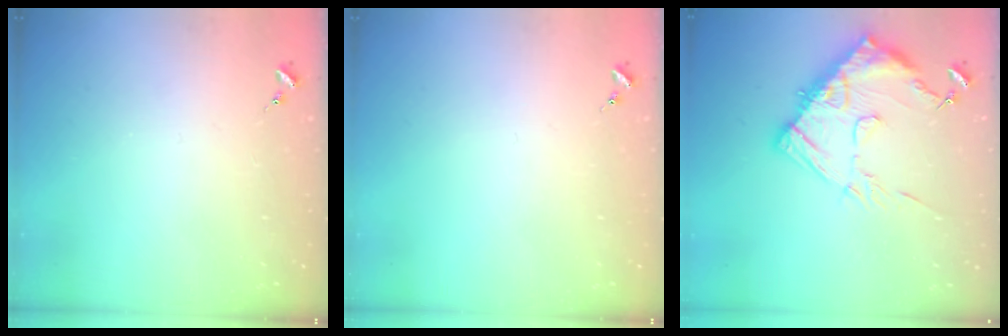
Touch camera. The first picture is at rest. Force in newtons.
{"total": 0.0}
{"total": 15.8, "press": 15.7, "slide": 1.6}